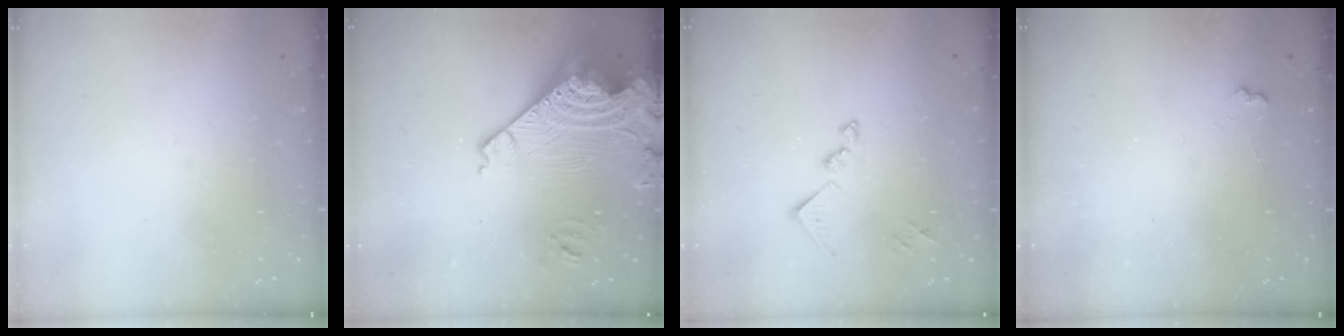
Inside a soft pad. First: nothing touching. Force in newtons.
{"total": 16.2, "press": 16.1, "slide": 1.8}
{"total": 11.5, "press": 11.5, "slide": 0.5}
{"total": 3.5, "press": 3.5, "slide": 0.6}